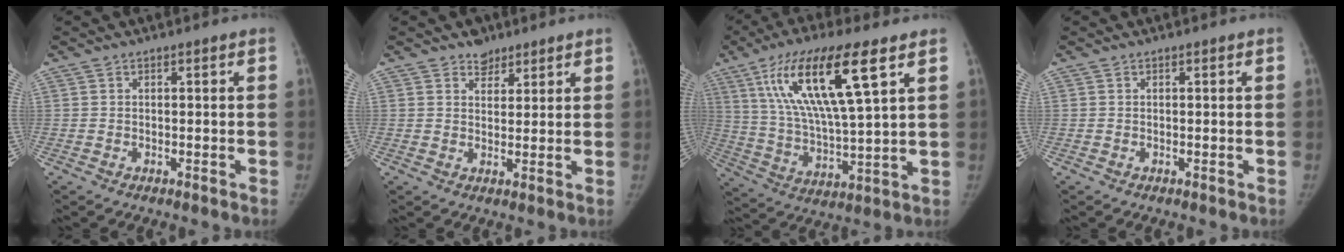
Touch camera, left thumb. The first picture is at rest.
{"total": 3.8, "force": [2.8, 2.5, 0.7], "torque": [0.013, -0.017, 0.041]}
{"total": 19.9, "force": [9.0, 4.5, 17.2], "torque": [-0.325, -0.025, 0.163]}
{"total": 0.0}